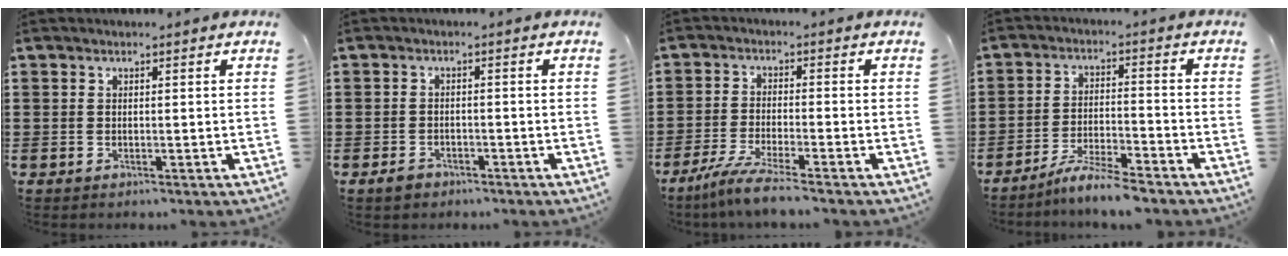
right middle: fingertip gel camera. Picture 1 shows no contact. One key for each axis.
{"total": 1.7, "fx": -1.4, "fy": 0.9, "fz": 0.5, "tx": -0.014, "ty": 0.002, "tz": -0.030}
{"total": 5.2, "fx": -4.3, "fy": -0.3, "fz": 2.8, "tx": -0.073, "ty": -0.023, "tz": -0.086}
{"total": 5.7, "fx": -5.3, "fy": -0.2, "fz": 2.2, "tx": -0.048, "ty": -0.010, "tz": -0.102}